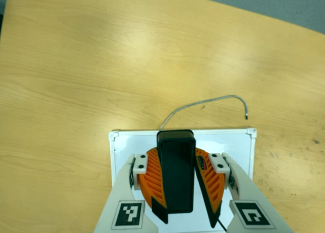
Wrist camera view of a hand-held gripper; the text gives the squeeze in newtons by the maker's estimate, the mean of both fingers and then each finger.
{"total": 10.7, "left": 10.4, "right": 10.9}